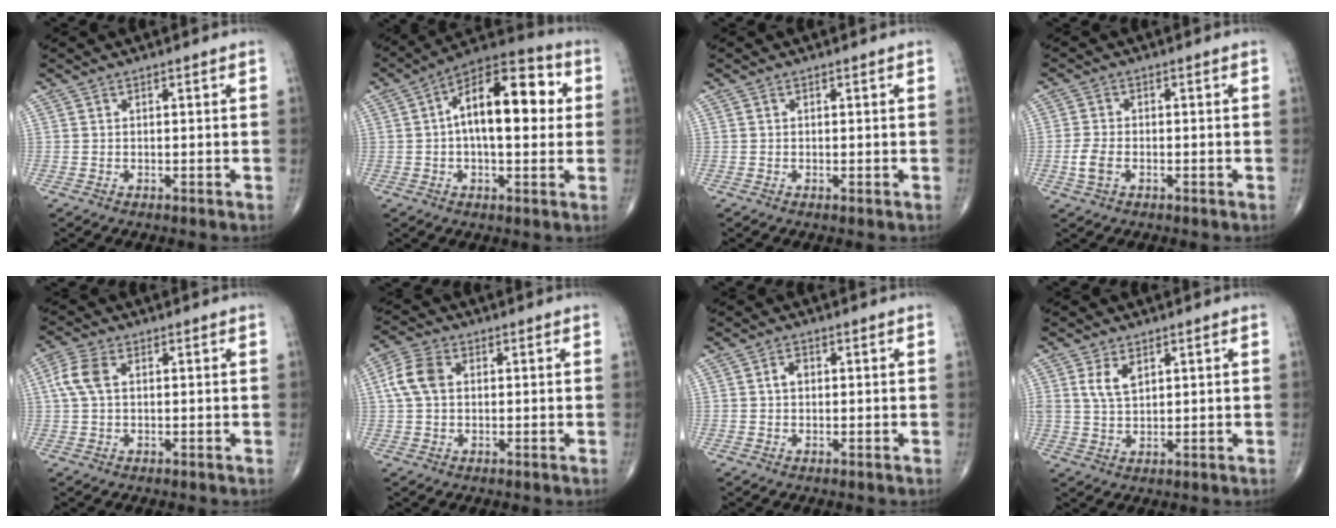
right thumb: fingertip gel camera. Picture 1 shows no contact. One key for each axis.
{"total": 17.0, "fx": 2.3, "fy": 8.0, "fz": 14.8, "tx": -0.210, "ty": 0.032, "tz": 0.026}
{"total": 0.0}
{"total": 3.7, "fx": -1.1, "fy": 2.2, "fz": 2.8, "tx": -0.064, "ty": 0.007, "tz": -0.023}
{"total": 5.2, "fx": 1.0, "fy": 3.1, "fz": 4.1, "tx": -0.107, "ty": 0.014, "tz": 0.016}
{"total": 6.5, "fx": 1.1, "fy": 4.5, "fz": 4.7, "tx": -0.102, "ty": 0.016, "tz": 0.016}
{"total": 2.0, "fx": 0.3, "fy": 1.4, "fz": 1.4, "tx": -0.023, "ty": 0.008, "tz": 0.005}
{"total": 4.6, "fx": 1.9, "fy": 2.5, "fz": 3.3, "tx": -0.057, "ty": -0.008, "tz": 0.042}